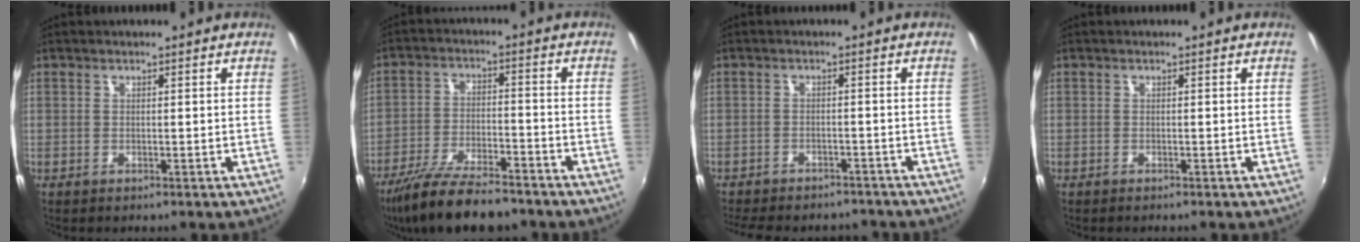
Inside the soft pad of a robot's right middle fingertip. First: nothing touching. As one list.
[{"total": 14.4, "force": [-11.9, 3.3, 7.5], "torque": [-0.163, -0.027, -0.205]}, {"total": 13.0, "force": [-11.1, 4.7, 5.0], "torque": [-0.119, -0.012, -0.153]}, {"total": 0.6, "force": [-0.5, 0.2, 0.2], "torque": [-0.004, -0.001, -0.010]}]